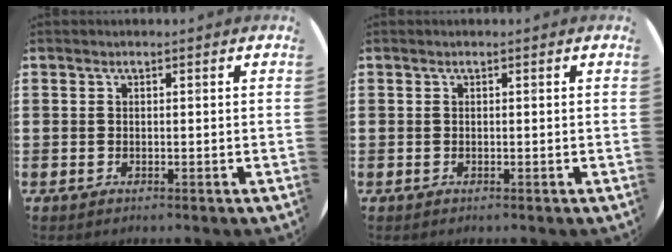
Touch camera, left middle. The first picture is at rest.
{"total": 0.0}